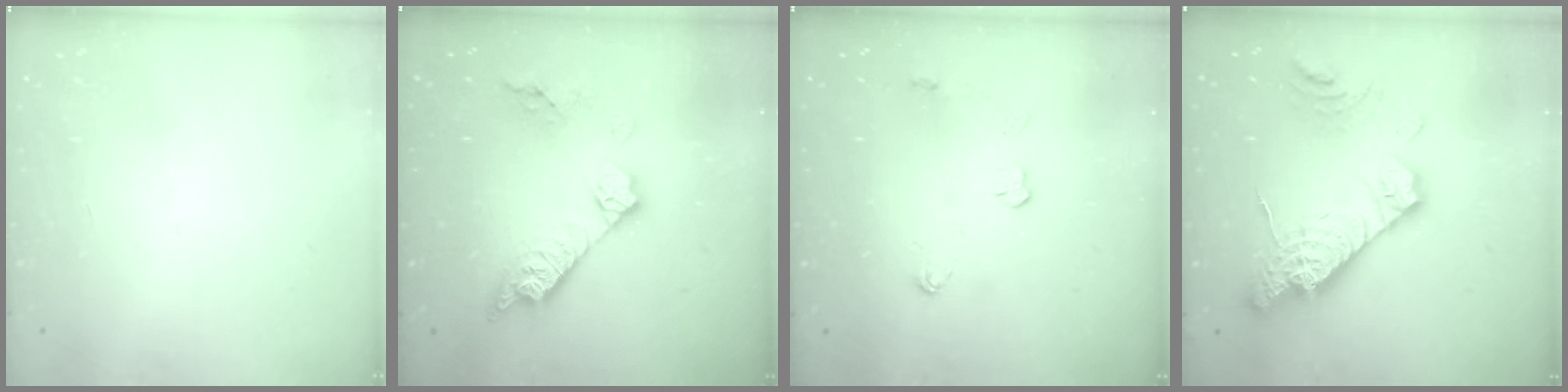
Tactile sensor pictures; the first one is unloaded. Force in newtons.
{"total": 12.7, "press": 12.7, "slide": 0.7}
{"total": 3.7, "press": 3.7, "slide": 0.5}
{"total": 19.4, "press": 19.3, "slide": 1.7}